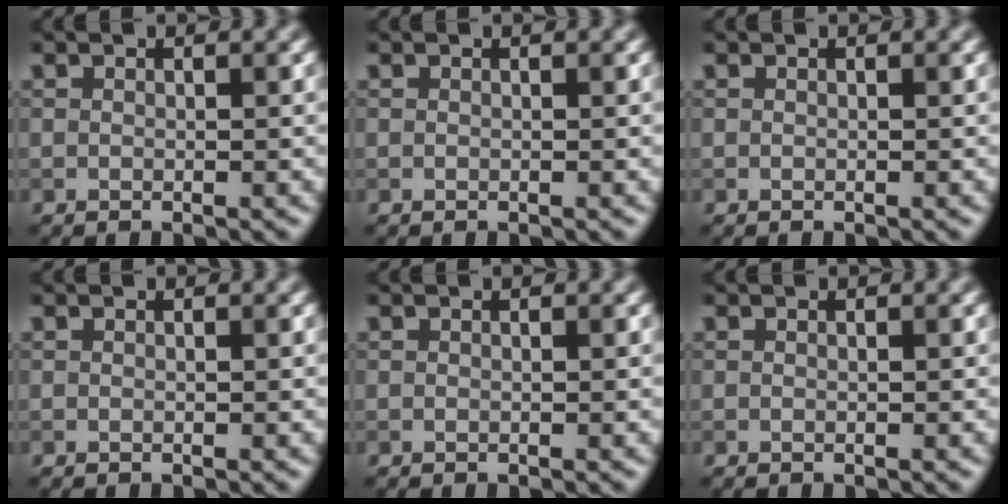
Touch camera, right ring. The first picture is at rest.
{"total": 0.0}
{"total": 0.0}
{"total": 0.0}
{"total": 0.0}
{"total": 0.0}